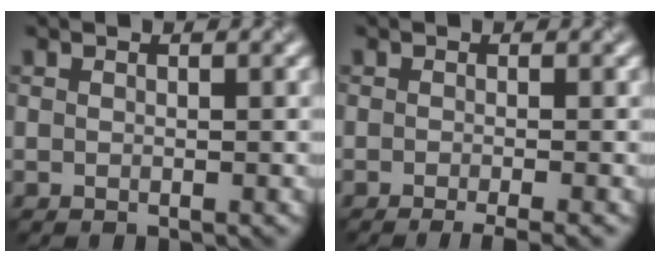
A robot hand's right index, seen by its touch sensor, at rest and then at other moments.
{"total": 3.0, "force": [-2.0, 0.6, 2.2], "torque": [-0.025, 0.002, -0.028]}